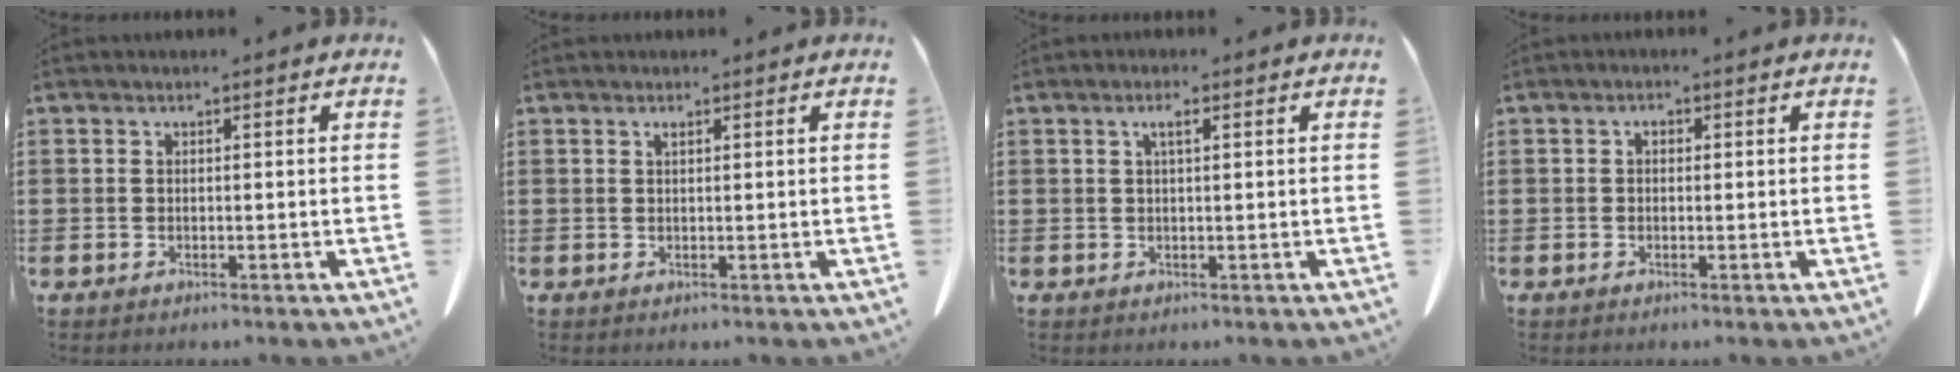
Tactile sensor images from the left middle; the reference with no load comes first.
{"total": 0.7, "force": [0.5, 0.1, 0.5], "torque": [-0.011, 0.000, 0.010]}
{"total": 1.8, "force": [0.6, 0.3, 1.6], "torque": [-0.033, 0.003, 0.010]}
{"total": 0.9, "force": [0.1, 0.6, 0.7], "torque": [-0.016, 0.004, 0.001]}